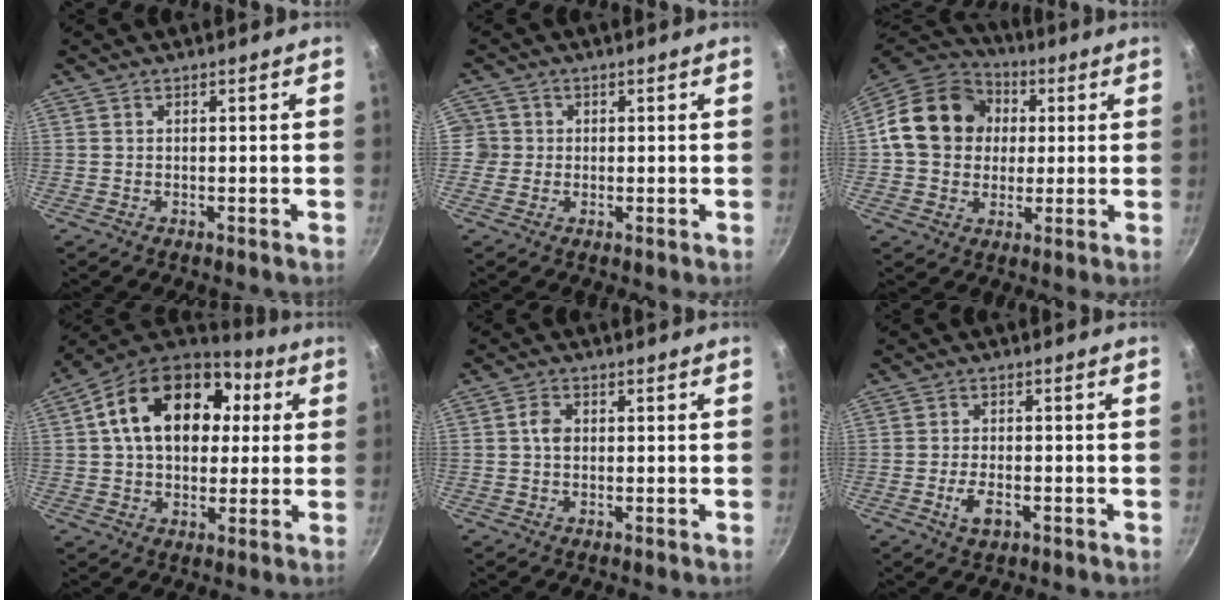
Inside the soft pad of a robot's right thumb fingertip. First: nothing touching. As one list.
[{"total": 3.5, "force": [-0.1, 3.4, 0.5], "torque": [0.017, 0.010, -0.008]}, {"total": 17.8, "force": [2.6, 14.9, 9.4], "torque": [-0.143, 0.027, 0.032]}, {"total": 21.3, "force": [4.9, 14.8, 14.5], "torque": [-0.223, 0.025, 0.068]}, {"total": 2.8, "force": [0.2, 2.1, 1.9], "torque": [-0.029, 0.007, 0.000]}, {"total": 4.4, "force": [-1.7, 2.2, 3.4], "torque": [-0.062, 0.008, -0.031]}]